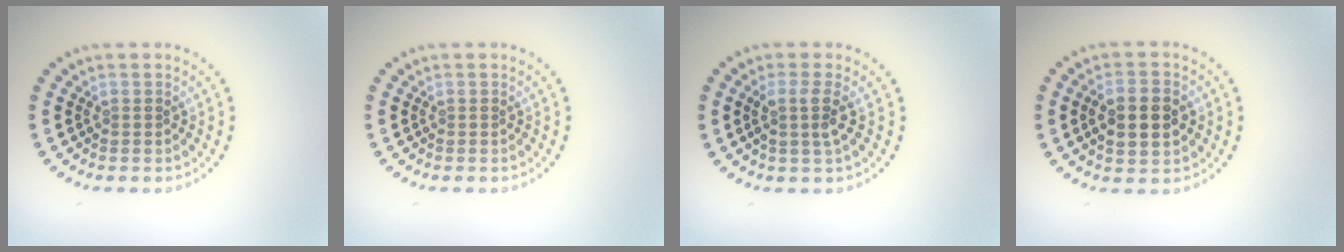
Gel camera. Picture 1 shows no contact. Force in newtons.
{"total": 0.0}
{"total": 2.2, "press": 1.8, "slide": 1.3}
{"total": 4.5, "press": 4.5, "slide": 0.2}